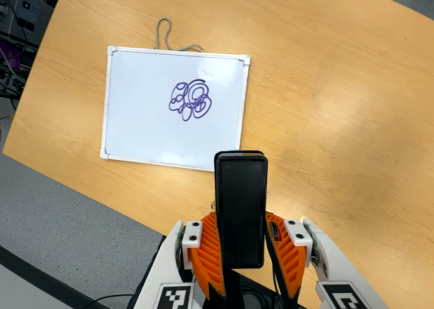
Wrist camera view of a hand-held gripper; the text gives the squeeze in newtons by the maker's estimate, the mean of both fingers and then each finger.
{"total": 4.7, "left": 3.3, "right": 6.0}